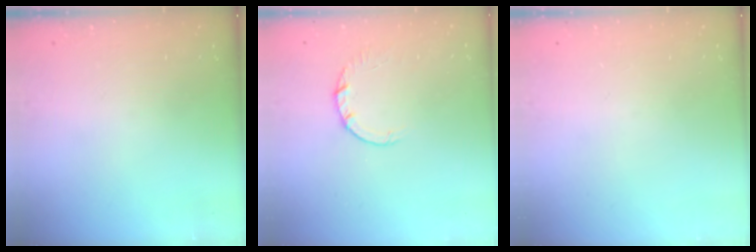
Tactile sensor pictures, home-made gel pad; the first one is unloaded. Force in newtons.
{"total": 2.7, "press": 2.7, "slide": 0.4}
{"total": 0.0}